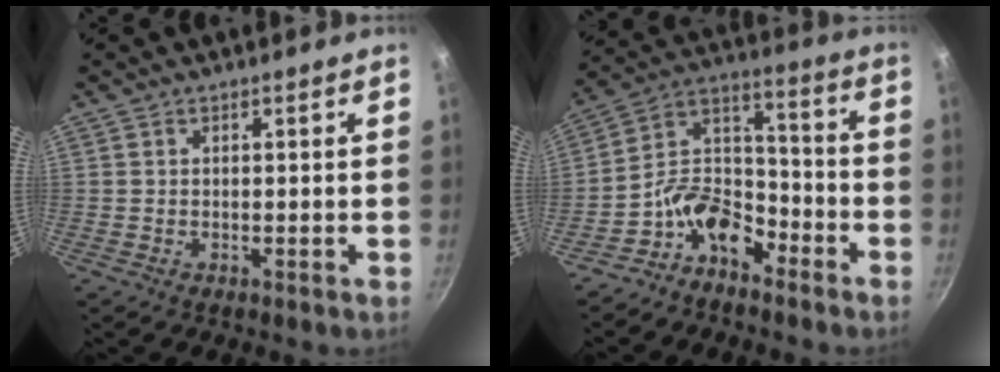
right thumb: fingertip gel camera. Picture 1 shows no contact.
{"total": 12.0, "force": [-7.4, 7.1, 6.2], "torque": [-0.083, 0.086, -0.160]}